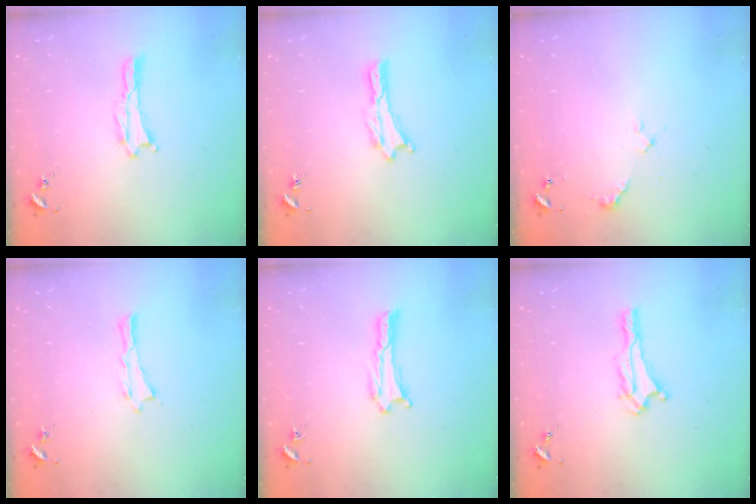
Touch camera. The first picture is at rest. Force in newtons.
{"total": 0.0}
{"total": 2.3, "press": 2.3, "slide": 0.1}
{"total": 0.0}
{"total": 0.0}
{"total": 0.6, "press": 0.6, "slide": 0.1}